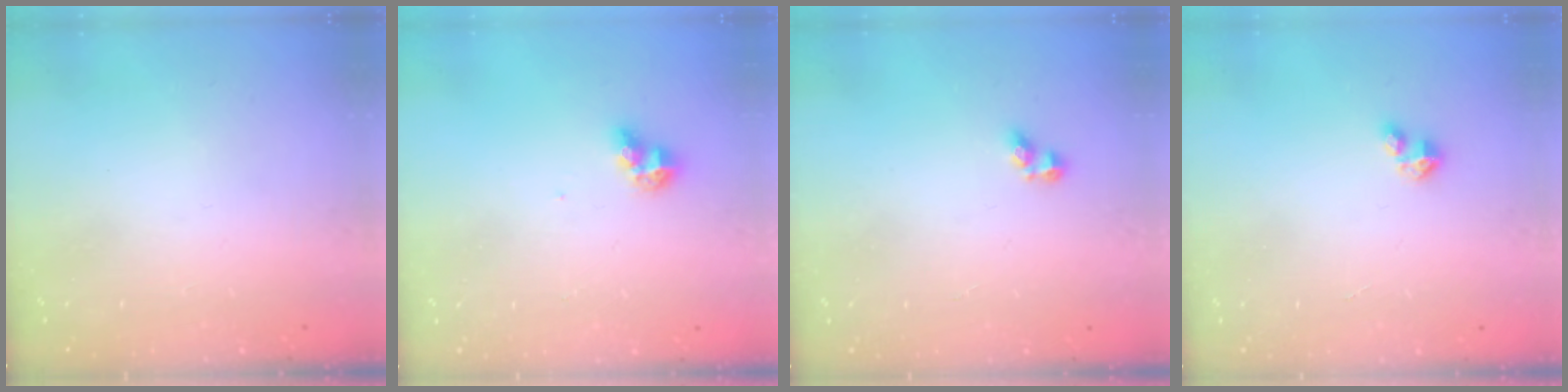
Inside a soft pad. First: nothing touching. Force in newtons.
{"total": 6.1, "press": 6.1, "slide": 0.7}
{"total": 3.0, "press": 2.9, "slide": 0.9}
{"total": 2.1, "press": 2.1, "slide": 0.2}